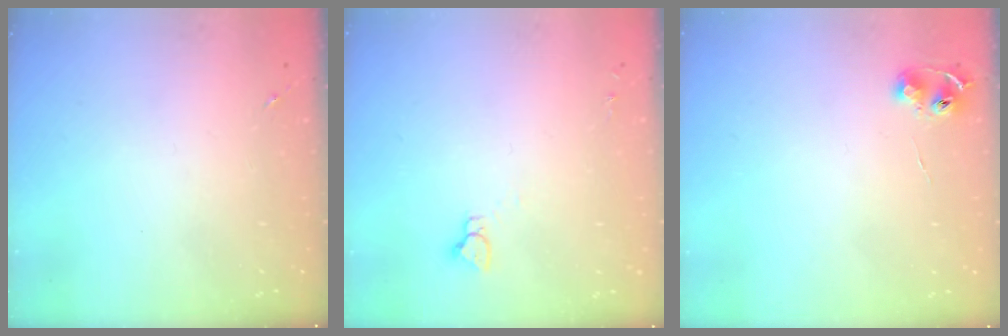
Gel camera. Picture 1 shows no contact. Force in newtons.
{"total": 2.9, "press": 2.9, "slide": 0.2}
{"total": 6.4, "press": 6.4, "slide": 0.7}